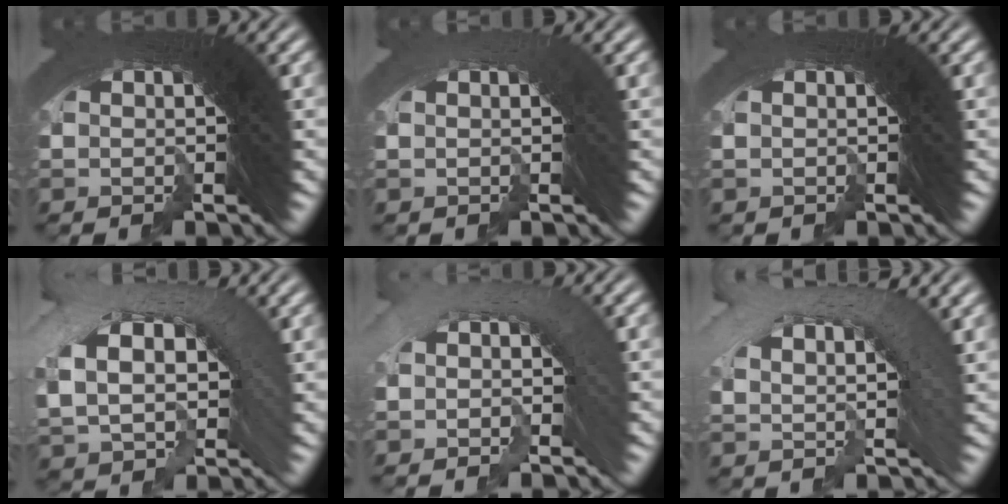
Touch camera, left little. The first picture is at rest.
{"total": 2.9, "force": [-1.6, -1.2, -2.1], "torque": [0.021, -0.011, -0.017]}
{"total": 0.0}
{"total": 7.1, "force": [-2.7, 6.3, 2.1], "torque": [-0.072, -0.013, -0.045]}
{"total": 3.5, "force": [-3.0, 1.1, -1.4], "torque": [0.016, -0.001, -0.047]}
{"total": 4.2, "force": [-1.2, 3.6, 1.6], "torque": [-0.020, 0.013, -0.032]}